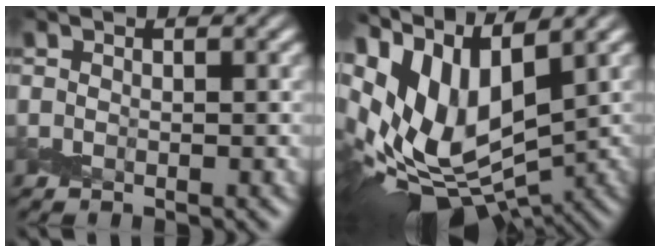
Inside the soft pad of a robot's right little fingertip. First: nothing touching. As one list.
[{"total": 13.7, "force": [1.5, 7.6, 11.4], "torque": [-0.221, -0.005, 0.049]}]